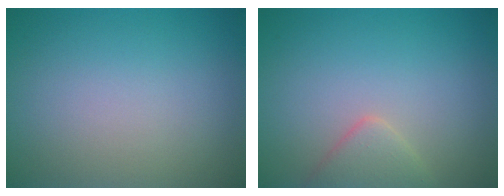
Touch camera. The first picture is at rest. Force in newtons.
{"total": 2.2, "press": 2.2, "slide": 0.2}